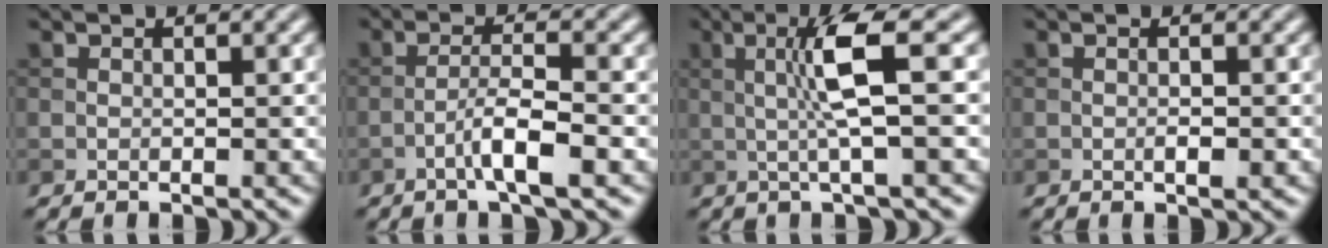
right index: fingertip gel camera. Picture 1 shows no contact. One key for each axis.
{"total": 3.8, "fx": -1.8, "fy": 0.4, "fz": 3.4, "tx": -0.060, "ty": 0.012, "tz": -0.039}
{"total": 4.9, "fx": 0.4, "fy": 0.2, "fz": 4.8, "tx": -0.098, "ty": 0.006, "tz": 0.009}
{"total": 1.2, "fx": -0.3, "fy": 0.3, "fz": 1.1, "tx": -0.020, "ty": 0.000, "tz": -0.006}